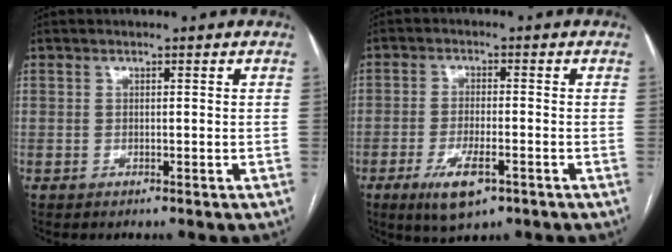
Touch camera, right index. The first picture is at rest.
{"total": 6.9, "force": [-3.5, 2.0, 5.6], "torque": [-0.107, -0.011, -0.054]}